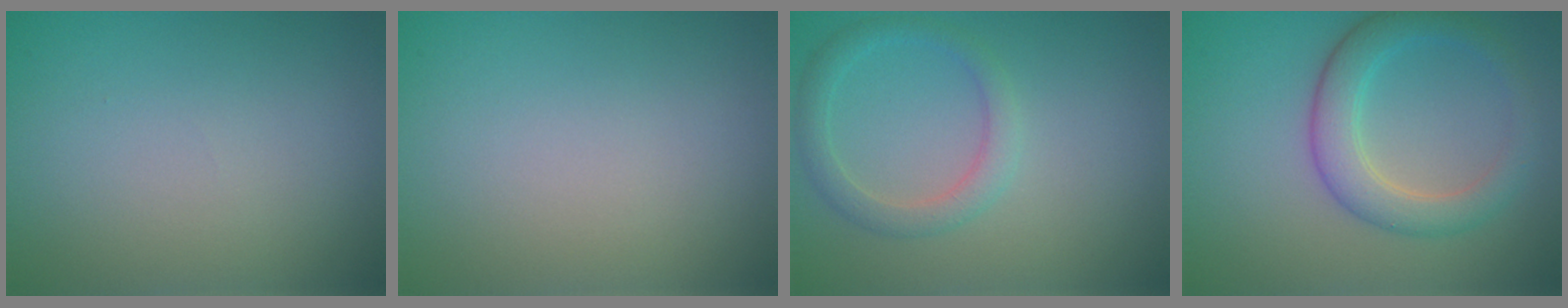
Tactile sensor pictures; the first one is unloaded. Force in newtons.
{"total": 0.0}
{"total": 2.3, "press": 2.3, "slide": 0.1}
{"total": 4.2, "press": 4.2, "slide": 0.1}